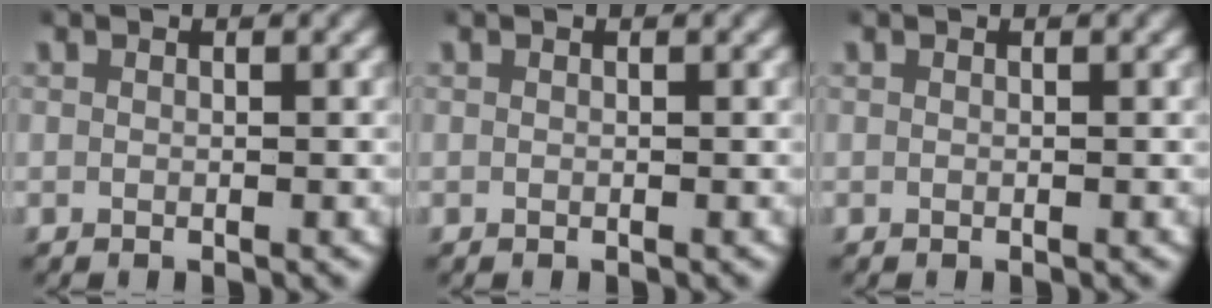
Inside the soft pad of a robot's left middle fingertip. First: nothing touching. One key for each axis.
{"total": 0.0}
{"total": 0.0}